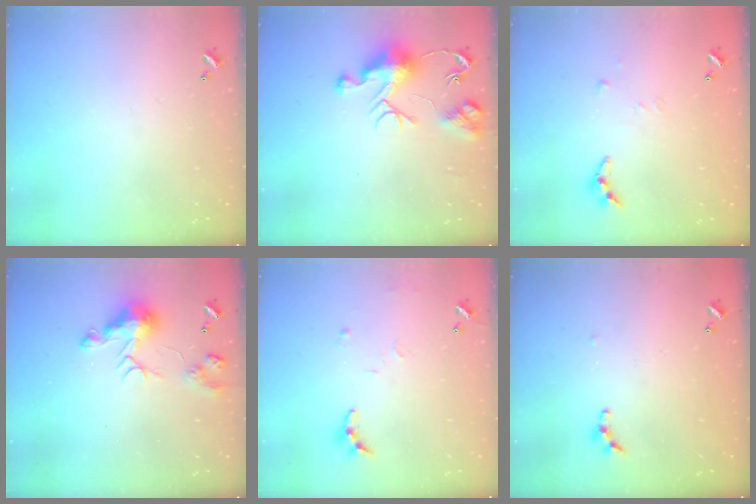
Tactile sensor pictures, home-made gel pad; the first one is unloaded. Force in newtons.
{"total": 9.4, "press": 9.4, "slide": 0.7}
{"total": 4.7, "press": 4.7, "slide": 0.3}
{"total": 11.0, "press": 11.0, "slide": 0.7}
{"total": 7.9, "press": 7.9, "slide": 0.5}
{"total": 4.6, "press": 4.5, "slide": 0.7}